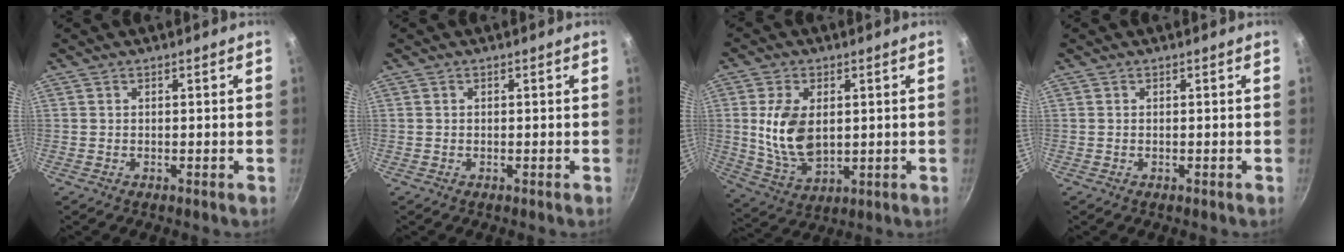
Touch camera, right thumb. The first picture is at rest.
{"total": 0.0}
{"total": 11.8, "force": [1.3, 7.2, 9.2], "torque": [-0.167, -0.019, 0.035]}
{"total": 0.0}